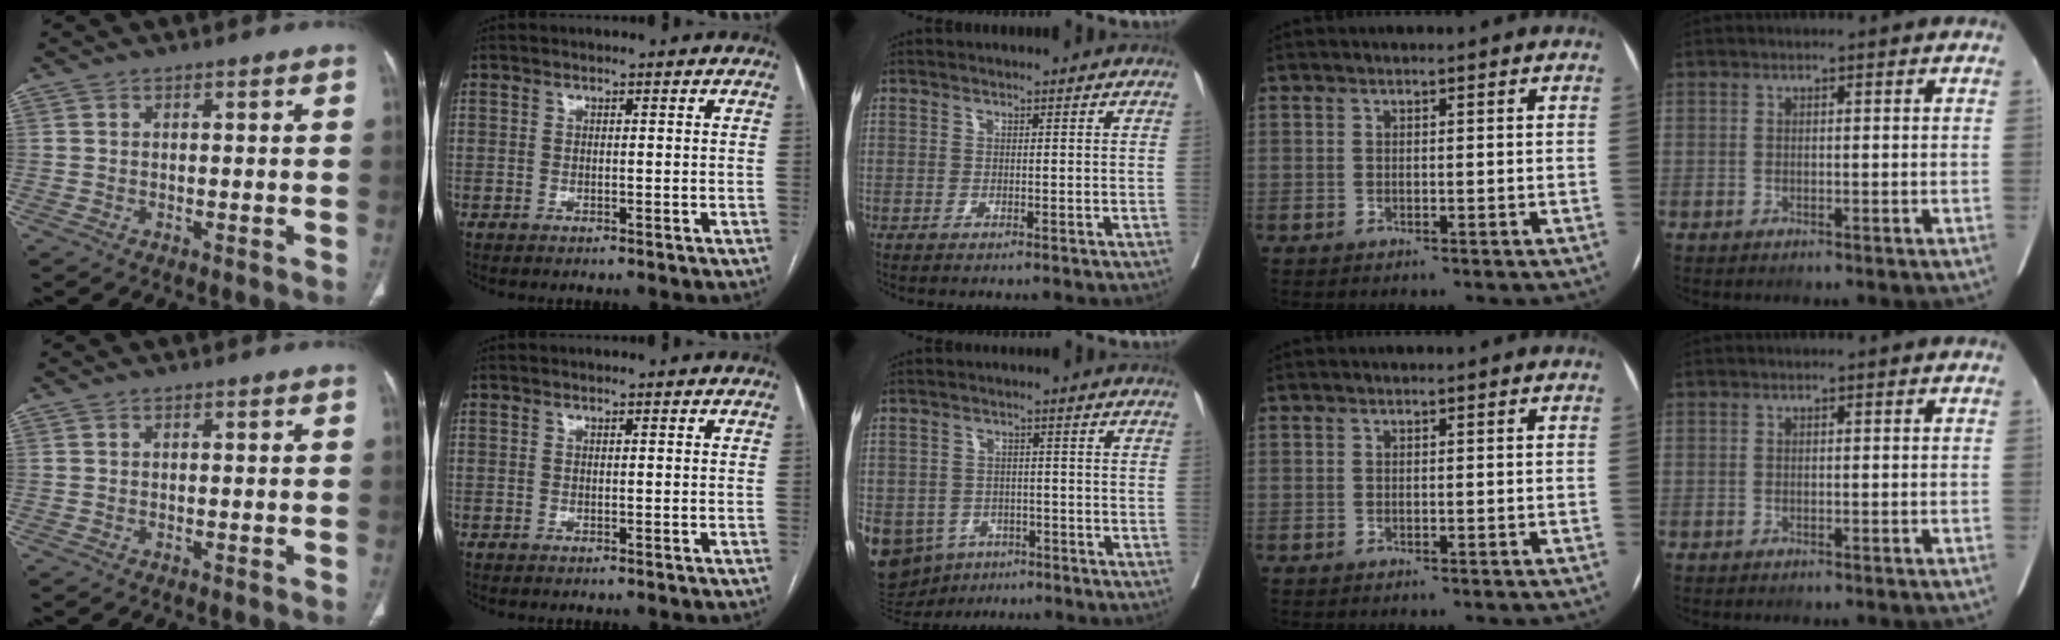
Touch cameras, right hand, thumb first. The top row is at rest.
{"middle": {"total": 16.6, "force": [-7.7, 13.3, 6.2], "torque": [-0.181, 0.005, -0.099]}}